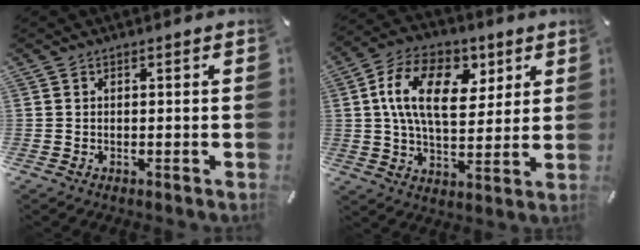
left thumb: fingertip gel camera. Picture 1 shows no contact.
{"total": 16.8, "force": [5.2, 10.4, 12.1], "torque": [-0.214, 0.003, 0.092]}